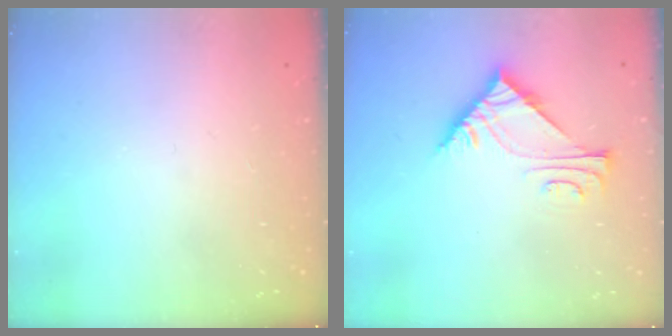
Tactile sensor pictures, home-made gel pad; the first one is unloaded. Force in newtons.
{"total": 7.0, "press": 7.0, "slide": 0.1}